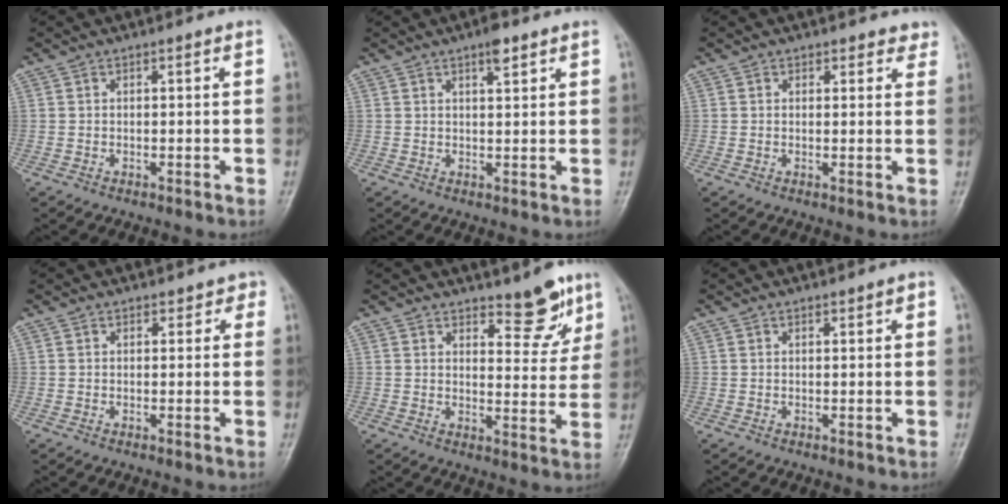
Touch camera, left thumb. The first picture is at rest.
{"total": 3.3, "force": [2.1, 1.1, 2.2], "torque": [-0.027, -0.010, 0.031]}
{"total": 3.1, "force": [2.4, 1.9, 0.2], "torque": [0.034, -0.011, 0.017]}
{"total": 2.0, "force": [1.3, 1.5, 0.2], "torque": [0.027, -0.003, 0.007]}
{"total": 7.5, "force": [5.5, 3.1, 4.1], "torque": [-0.023, -0.041, 0.077]}
{"total": 1.2, "force": [0.8, 0.6, 0.7], "torque": [0.001, -0.002, 0.007]}